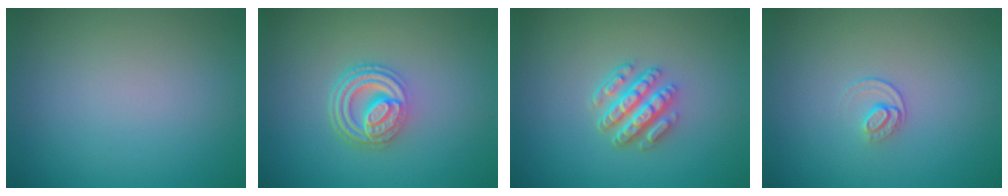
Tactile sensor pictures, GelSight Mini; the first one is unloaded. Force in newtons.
{"total": 4.9, "press": 3.5, "slide": 3.4}
{"total": 4.5, "press": 3.6, "slide": 2.7}
{"total": 1.2, "press": 0.8, "slide": 0.9}